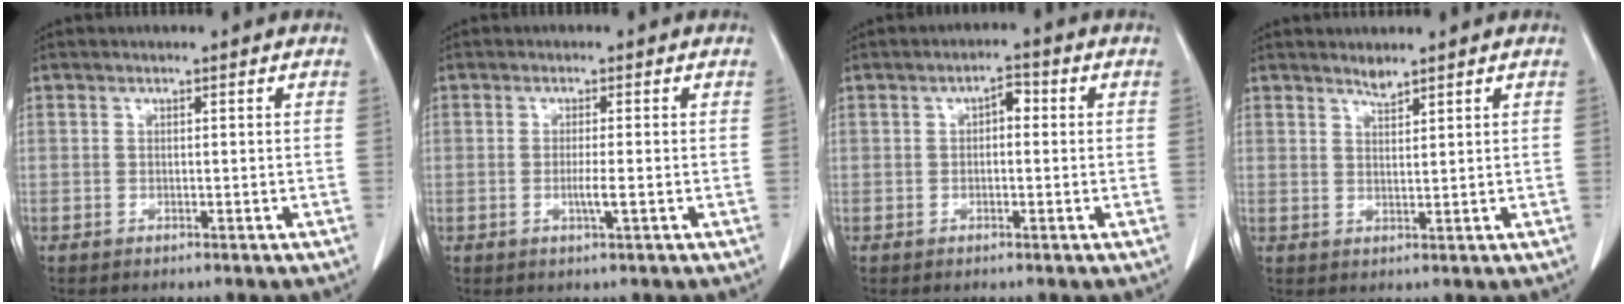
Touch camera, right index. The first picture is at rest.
{"total": 2.6, "force": [-0.7, 0.2, 2.5], "torque": [-0.050, -0.002, -0.011]}
{"total": 3.0, "force": [0.4, 1.5, 2.6], "torque": [-0.041, 0.017, 0.004]}
{"total": 2.0, "force": [1.9, 0.4, 0.7], "torque": [-0.012, -0.003, 0.038]}